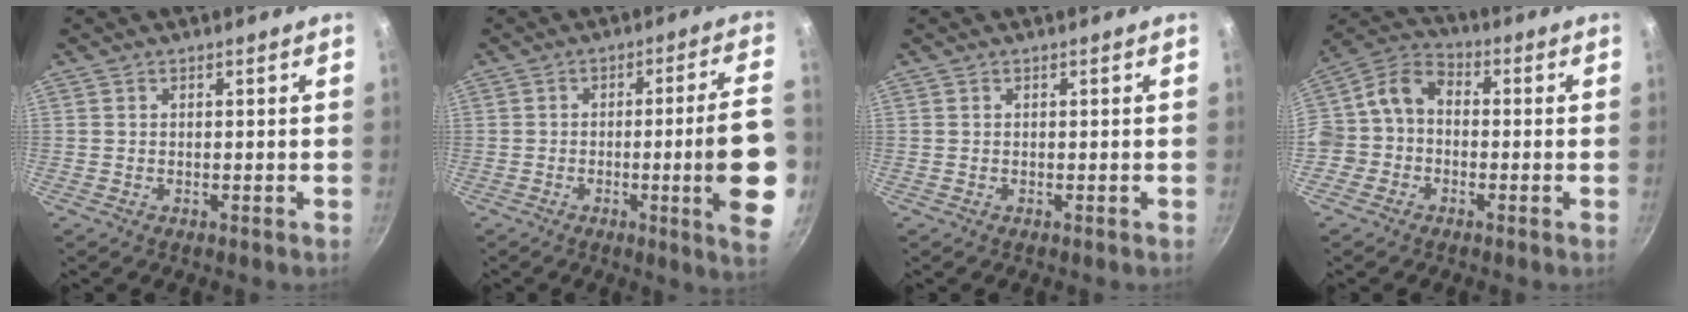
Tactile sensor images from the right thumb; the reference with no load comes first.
{"total": 15.2, "force": [-3.0, 1.0, 14.9], "torque": [-0.198, 0.012, -0.038]}
{"total": 0.0}
{"total": 8.4, "force": [-1.5, 6.8, 4.6], "torque": [-0.066, 0.035, -0.052]}